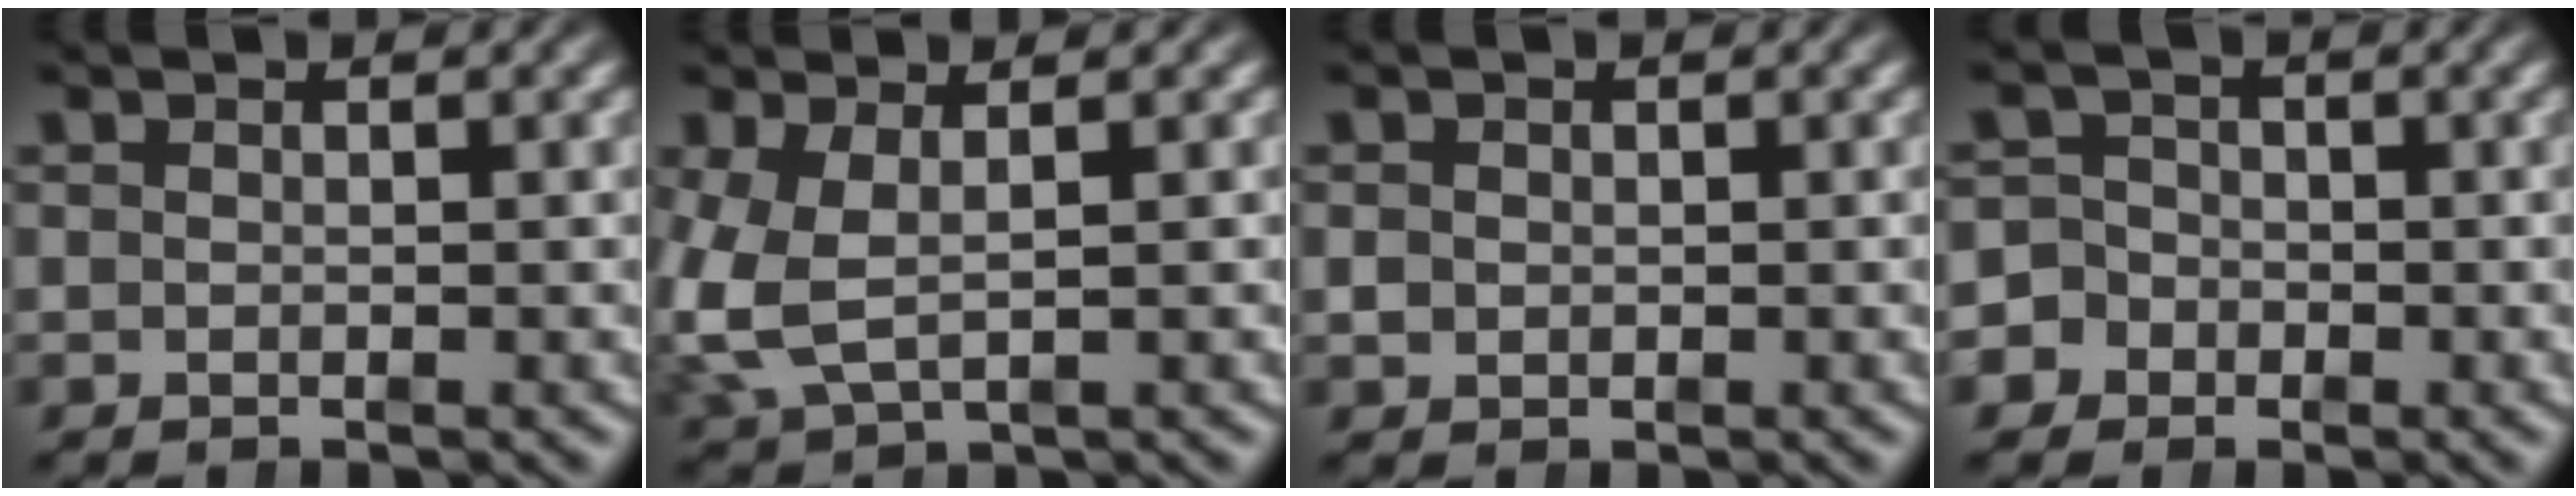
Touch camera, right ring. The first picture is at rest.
{"total": 5.0, "force": [-0.1, 3.9, 3.2], "torque": [-0.106, -0.021, 0.014]}
{"total": 1.0, "force": [-0.2, 0.9, 0.4], "torque": [-0.016, -0.008, 0.003]}
{"total": 6.3, "force": [-2.2, 5.8, 1.1], "torque": [-0.041, -0.022, -0.045]}